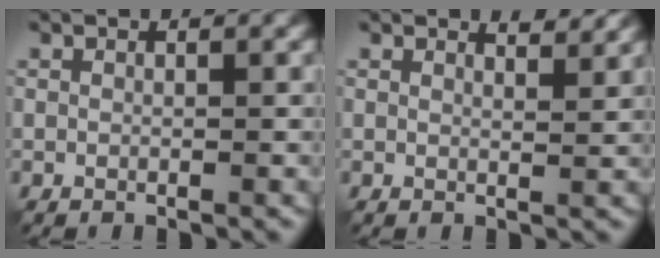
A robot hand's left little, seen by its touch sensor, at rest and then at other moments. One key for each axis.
{"total": 3.1, "fx": 2.6, "fy": 0.8, "fz": 1.4, "tx": -0.010, "ty": 0.008, "tz": 0.022}